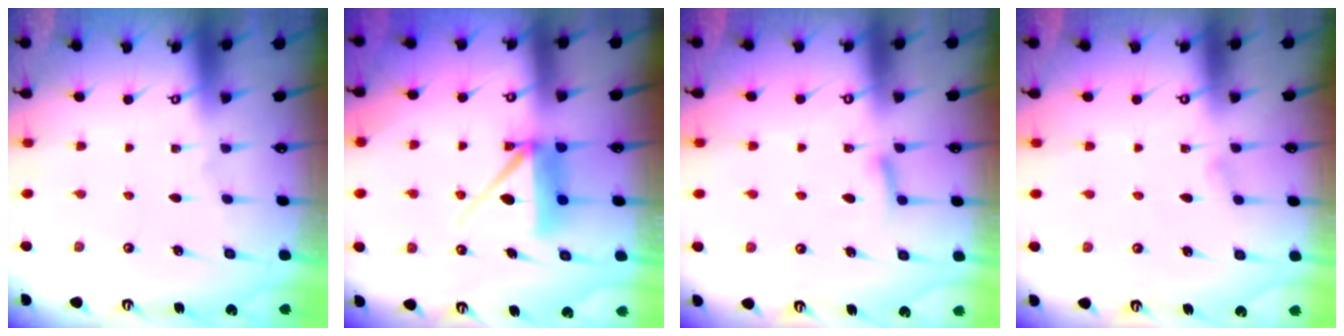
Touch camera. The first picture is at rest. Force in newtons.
{"total": 9.2, "press": 9.1, "slide": 1.1}
{"total": 8.4, "press": 8.4, "slide": 0.8}
{"total": 4.0, "press": 3.9, "slide": 0.4}